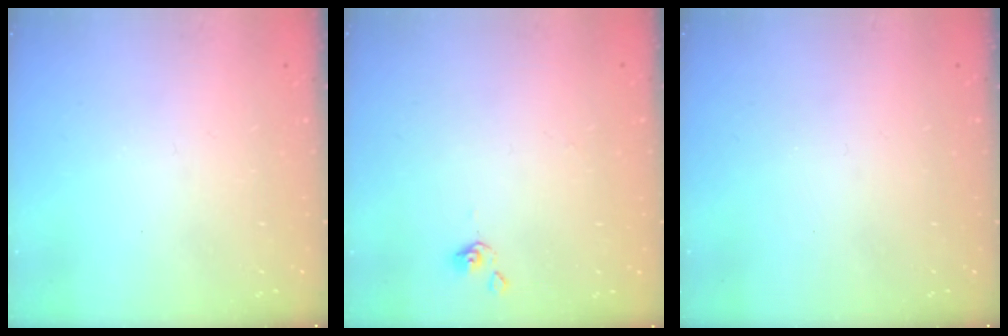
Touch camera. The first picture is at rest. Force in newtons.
{"total": 0.0}
{"total": 0.0}